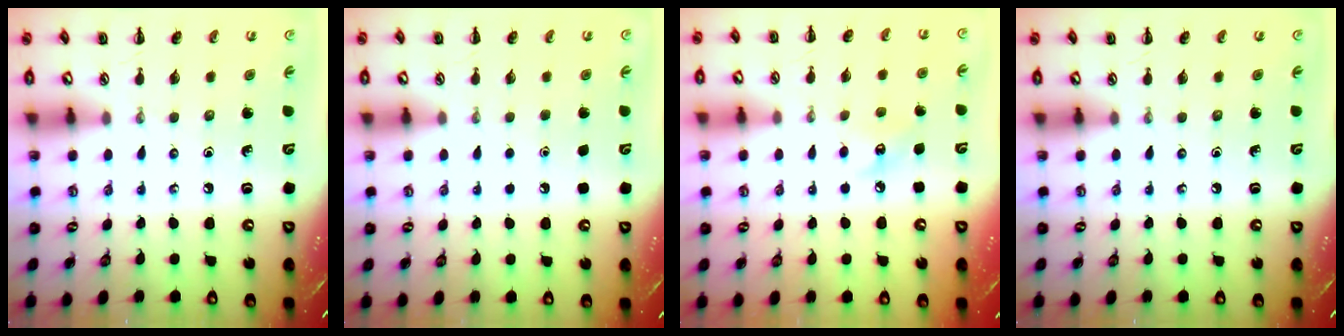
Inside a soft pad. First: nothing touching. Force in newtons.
{"total": 1.6, "press": 1.6, "slide": 0.1}
{"total": 5.7, "press": 5.7, "slide": 0.8}
{"total": 0.0}